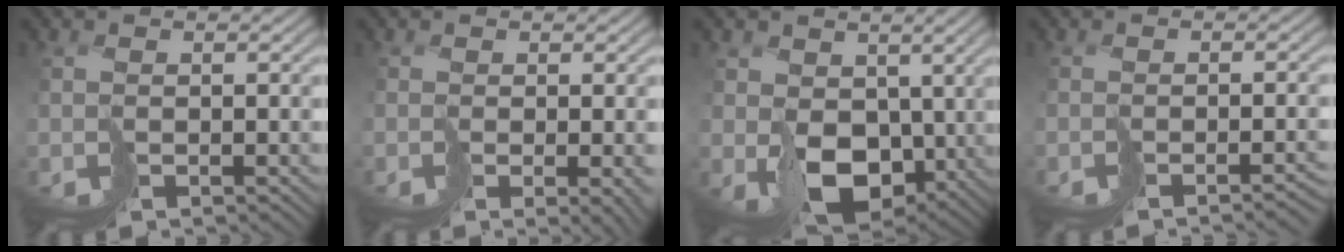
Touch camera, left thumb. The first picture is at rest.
{"total": 3.6, "force": [-1.1, 1.1, 3.2], "torque": [-0.044, -0.016, 0.001]}
{"total": 8.1, "force": [0.7, 6.0, 5.3], "torque": [-0.127, -0.022, 0.017]}
{"total": 2.5, "force": [-2.3, 0.0, 1.0], "torque": [-0.006, -0.005, -0.029]}